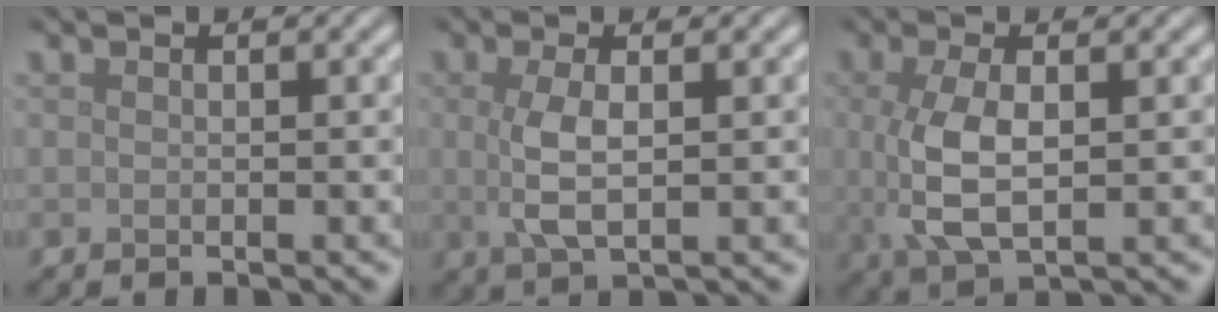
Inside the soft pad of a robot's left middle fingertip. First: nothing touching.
{"total": 3.3, "force": [0.2, 1.1, 3.1], "torque": [-0.072, -0.001, 0.006]}
{"total": 5.2, "force": [0.2, 2.3, 4.7], "torque": [-0.115, -0.004, 0.006]}